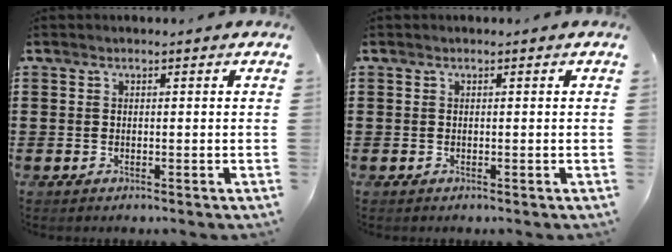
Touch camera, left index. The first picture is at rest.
{"total": 0.0}